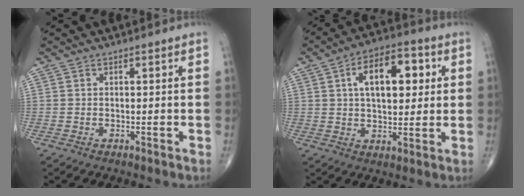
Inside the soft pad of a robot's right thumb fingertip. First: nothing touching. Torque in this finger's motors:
{"motor_torque": [0.40, 3.13, 1.46, 0.44, 0.14]}